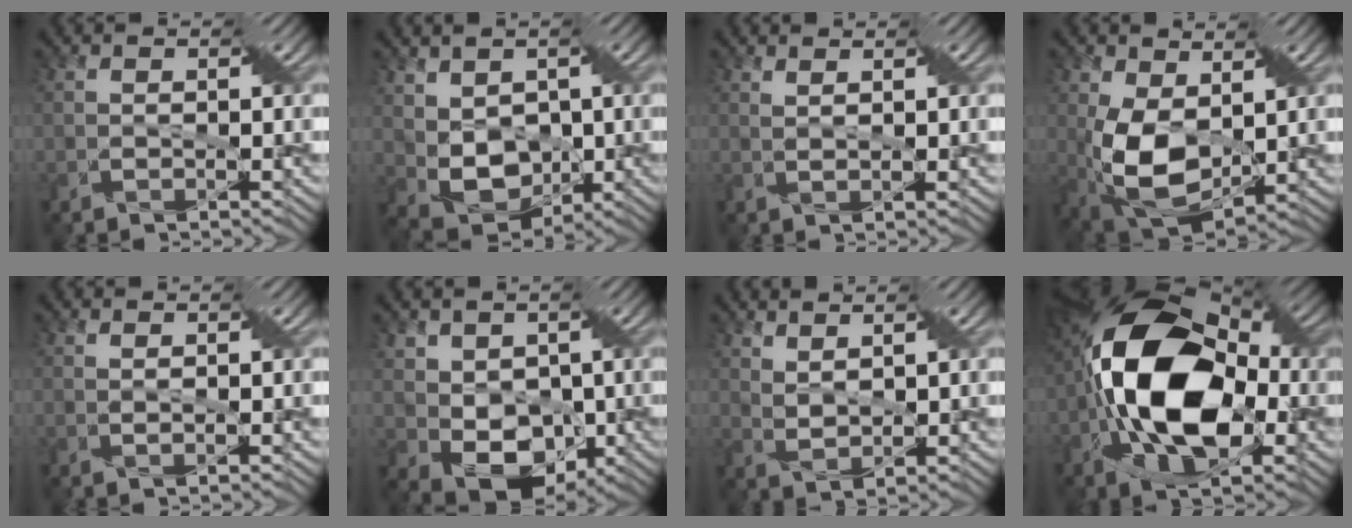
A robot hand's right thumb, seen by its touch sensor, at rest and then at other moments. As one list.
[{"total": 6.8, "force": [1.3, 5.0, 4.5], "torque": [-0.109, -0.017, 0.029]}, {"total": 2.1, "force": [1.5, -0.1, 1.5], "torque": [-0.031, 0.007, 0.032]}, {"total": 9.9, "force": [0.7, 5.8, 8.0], "torque": [-0.195, -0.010, 0.013]}, {"total": 1.2, "force": [0.6, 0.1, 1.1], "torque": [-0.018, 0.005, 0.016]}, {"total": 7.2, "force": [0.6, 5.7, 4.4], "torque": [-0.095, -0.022, 0.013]}, {"total": 3.3, "force": [2.8, 0.6, 1.6], "torque": [-0.048, 0.005, 0.061]}, {"total": 16.5, "force": [-2.0, 9.4, 13.5], "torque": [-0.269, 0.002, -0.052]}]